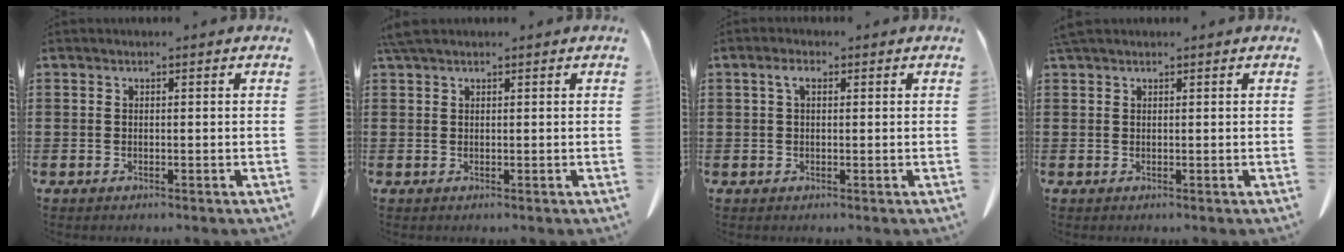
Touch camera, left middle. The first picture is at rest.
{"total": 2.1, "force": [1.5, 0.7, 1.4], "torque": [-0.032, 0.002, 0.028]}
{"total": 2.3, "force": [0.8, 1.0, 1.9], "torque": [-0.043, 0.007, 0.012]}
{"total": 1.0, "force": [0.9, 0.3, 0.4], "torque": [-0.013, -0.001, 0.018]}